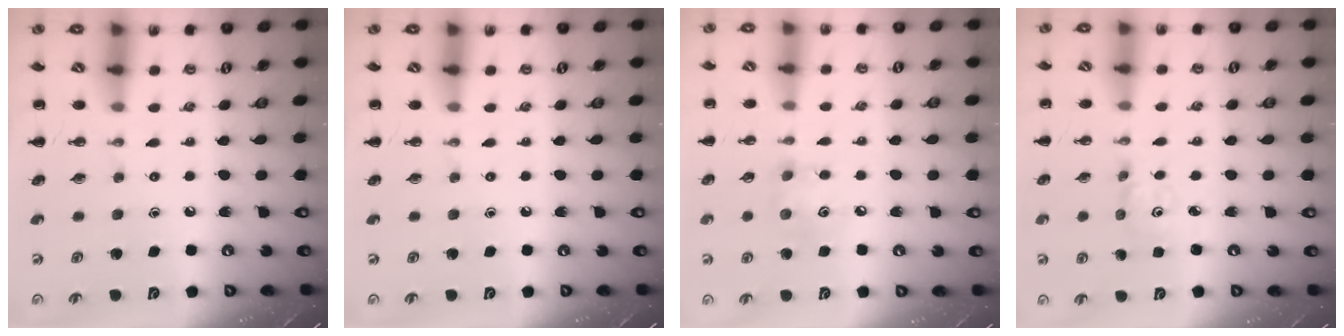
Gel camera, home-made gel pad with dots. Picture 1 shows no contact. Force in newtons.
{"total": 0.0}
{"total": 5.7, "press": 5.6, "slide": 1.0}
{"total": 1.6, "press": 1.5, "slide": 0.3}